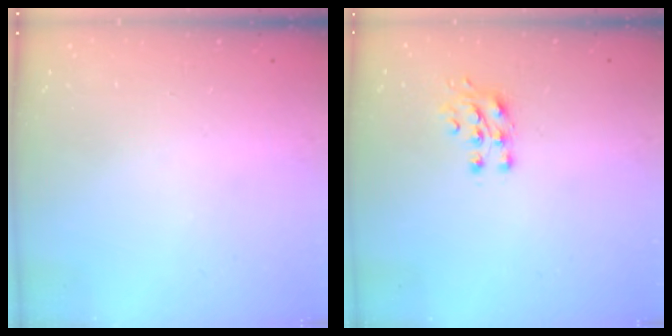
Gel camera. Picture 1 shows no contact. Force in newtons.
{"total": 7.1, "press": 7.1, "slide": 0.8}